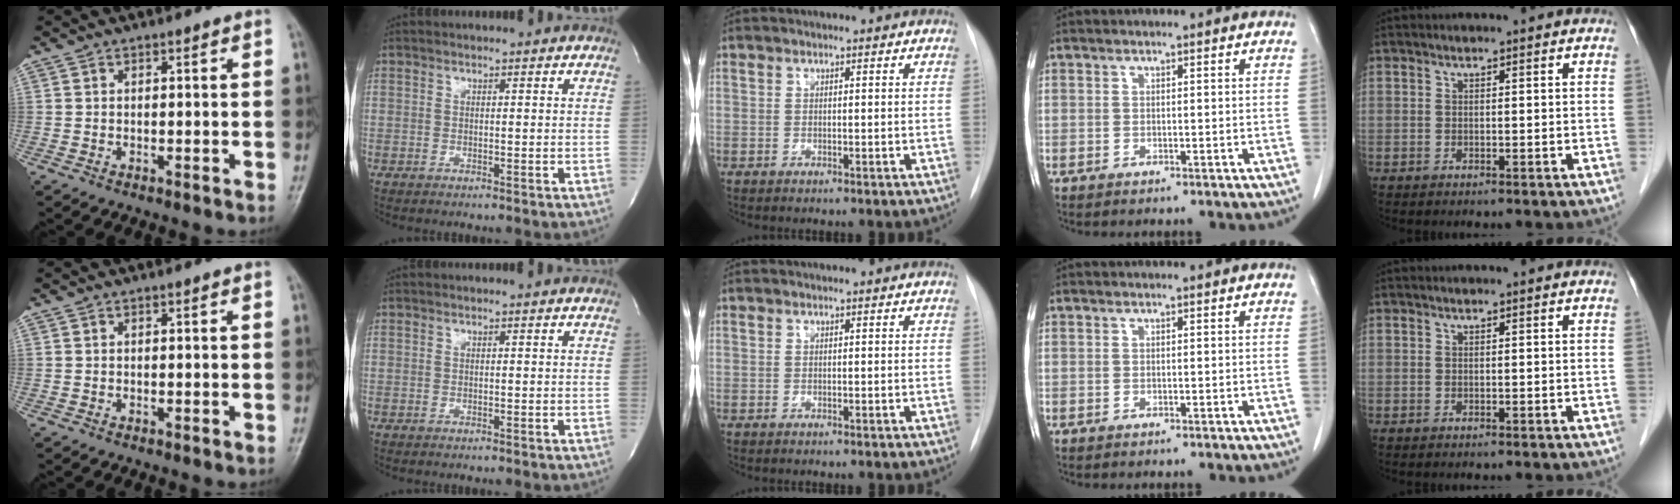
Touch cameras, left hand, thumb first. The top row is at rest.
{}